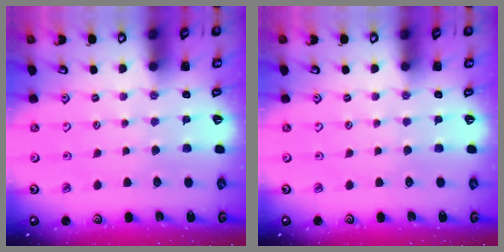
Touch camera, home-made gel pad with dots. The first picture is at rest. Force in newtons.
{"total": 0.0}